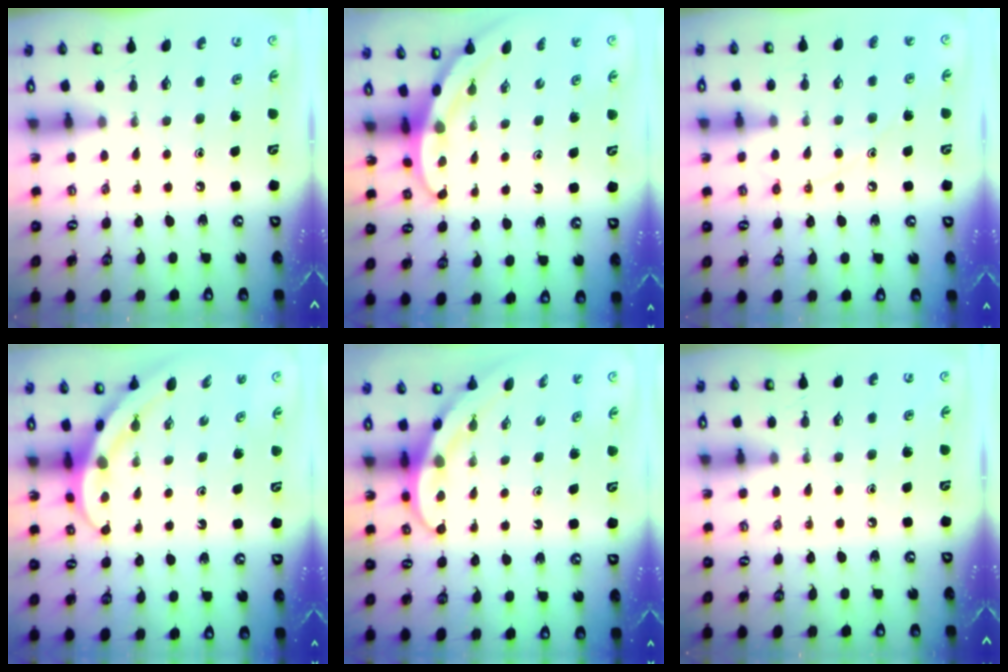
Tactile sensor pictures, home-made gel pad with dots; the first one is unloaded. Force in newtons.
{"total": 3.3, "press": 3.3, "slide": 0.2}
{"total": 8.1, "press": 8.0, "slide": 0.7}
{"total": 6.6, "press": 6.6, "slide": 0.5}
{"total": 3.9, "press": 3.9, "slide": 0.3}
{"total": 0.0}